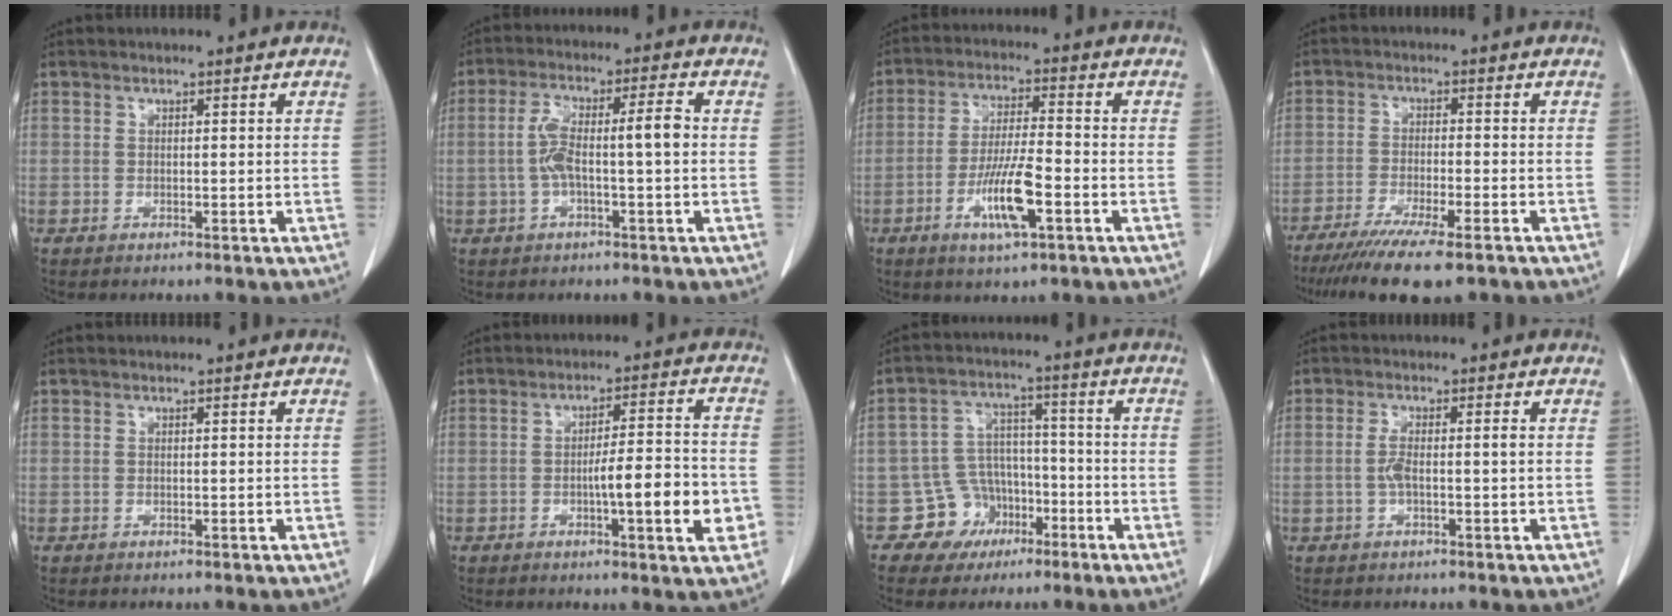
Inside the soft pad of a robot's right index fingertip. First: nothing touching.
{"total": 7.5, "force": [-0.6, 1.2, 7.4], "torque": [-0.147, 0.028, -0.010]}
{"total": 9.1, "force": [-3.6, 1.2, 8.3], "torque": [-0.160, -0.007, -0.065]}
{"total": 11.8, "force": [-8.8, 1.3, 7.7], "torque": [-0.122, -0.027, -0.137]}
{"total": 0.0}
{"total": 9.8, "force": [-2.6, 1.1, 9.4], "torque": [-0.135, 0.005, -0.038]}
{"total": 7.4, "force": [-3.7, 6.4, 0.3], "torque": [0.007, 0.024, -0.052]}
{"total": 2.9, "force": [-0.5, 0.3, 2.9], "torque": [-0.062, 0.003, -0.009]}